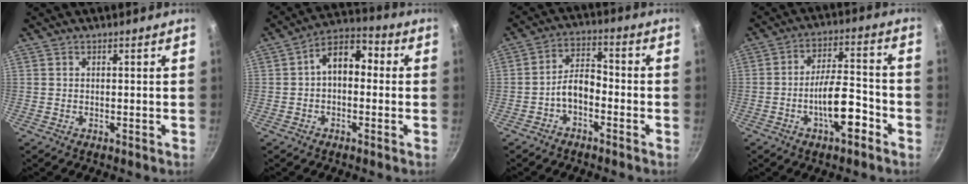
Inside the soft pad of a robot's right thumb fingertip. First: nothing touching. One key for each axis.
{"total": 8.9, "fx": 0.3, "fy": 5.9, "fz": 6.6, "tx": -0.075, "ty": 0.031, "tz": -0.012}
{"total": 5.8, "fx": -2.8, "fy": 3.1, "fz": 4.0, "tx": -0.062, "ty": 0.043, "tz": -0.055}
{"total": 10.6, "fx": -4.6, "fy": 3.9, "fz": 8.7, "tx": -0.123, "ty": 0.042, "tz": -0.076}